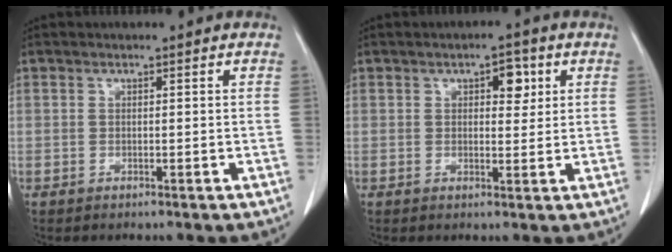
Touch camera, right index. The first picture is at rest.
{"total": 3.7, "force": [1.5, 1.8, 2.8], "torque": [-0.036, 0.006, 0.019]}